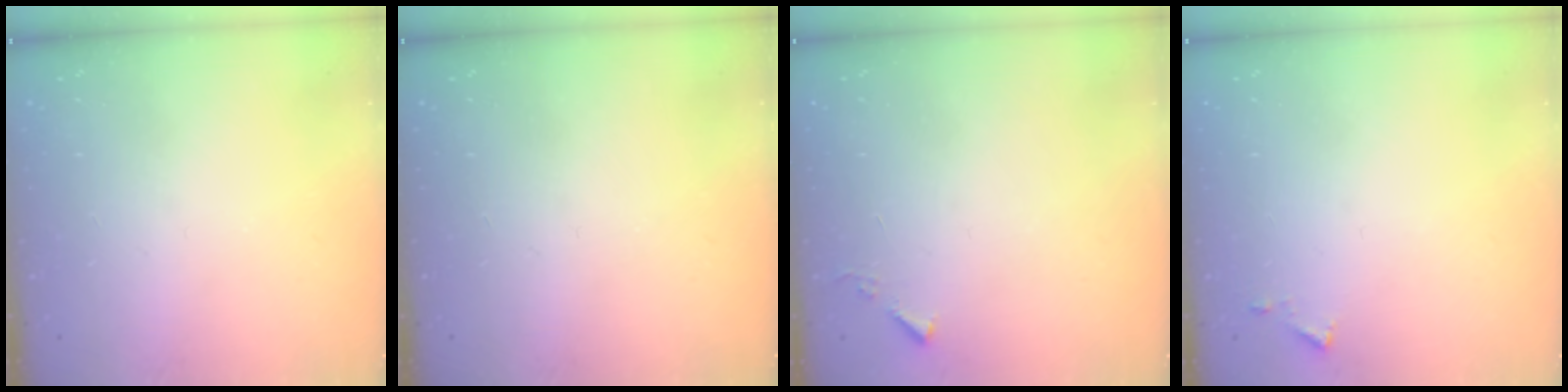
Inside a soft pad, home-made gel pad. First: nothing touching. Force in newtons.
{"total": 0.0}
{"total": 3.2, "press": 3.2, "slide": 0.5}
{"total": 5.3, "press": 5.2, "slide": 0.5}